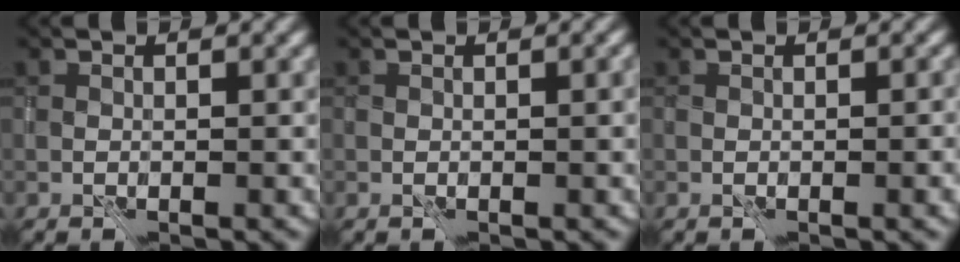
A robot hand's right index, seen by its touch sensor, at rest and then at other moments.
{"total": 0.9, "force": [0.0, 0.2, 0.9], "torque": [-0.010, -0.002, 0.004]}
{"total": 1.2, "force": [-0.3, 0.2, 1.1], "torque": [-0.007, 0.006, 0.000]}